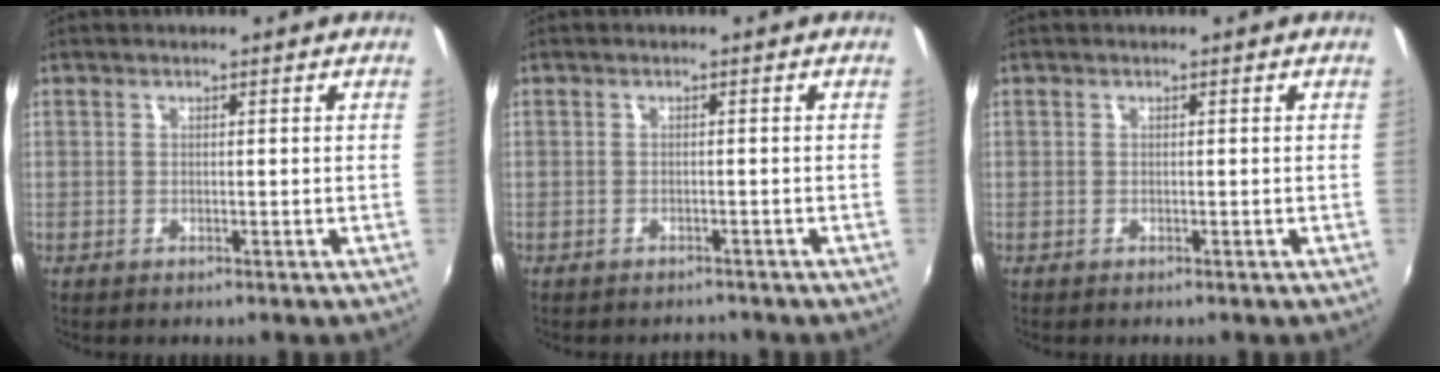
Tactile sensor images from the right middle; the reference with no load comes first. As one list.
[{"total": 1.9, "force": [-1.8, 0.7, 0.1], "torque": [-0.007, -0.005, -0.026]}, {"total": 0.0}]